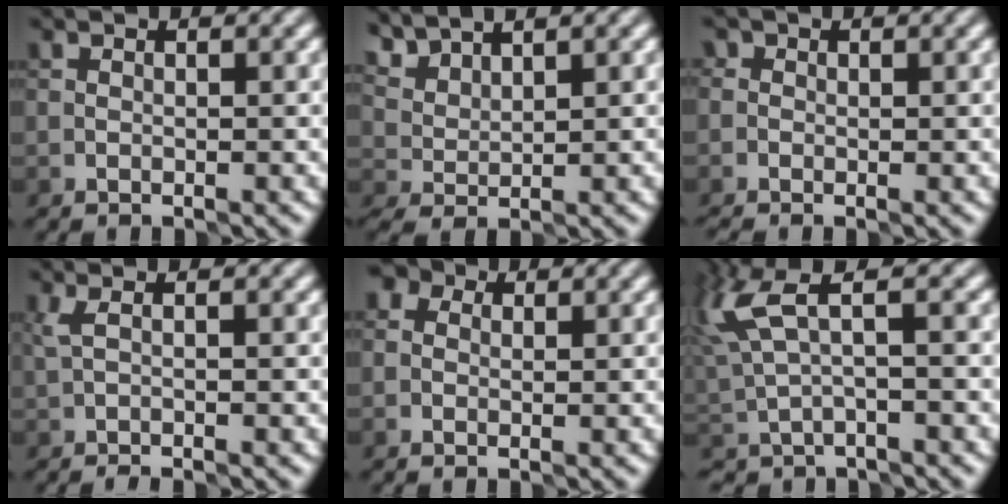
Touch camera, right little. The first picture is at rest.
{"total": 2.8, "force": [2.6, 0.5, 1.0], "torque": [-0.029, 0.007, 0.065]}
{"total": 0.8, "force": [-0.3, 0.6, 0.2], "torque": [-0.002, 0.003, -0.009]}
{"total": 1.8, "force": [0.0, 0.4, 1.7], "torque": [-0.032, 0.000, 0.001]}
{"total": 3.9, "force": [1.8, 2.9, 2.0], "torque": [-0.008, 0.031, -0.023]}
{"total": 4.4, "force": [2.0, 1.4, 3.7], "torque": [-0.091, 0.000, 0.043]}